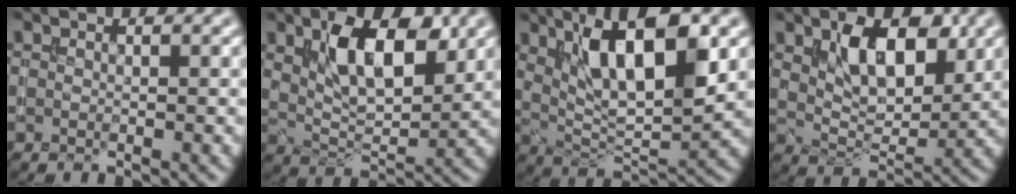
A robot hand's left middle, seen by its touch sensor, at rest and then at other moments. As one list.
[{"total": 7.6, "force": [3.0, 3.5, 6.0], "torque": [-0.110, -0.002, 0.053]}, {"total": 10.3, "force": [3.6, 3.7, 8.9], "torque": [-0.145, -0.001, 0.063]}, {"total": 6.6, "force": [2.7, 3.5, 5.0], "torque": [-0.089, -0.003, 0.041]}]